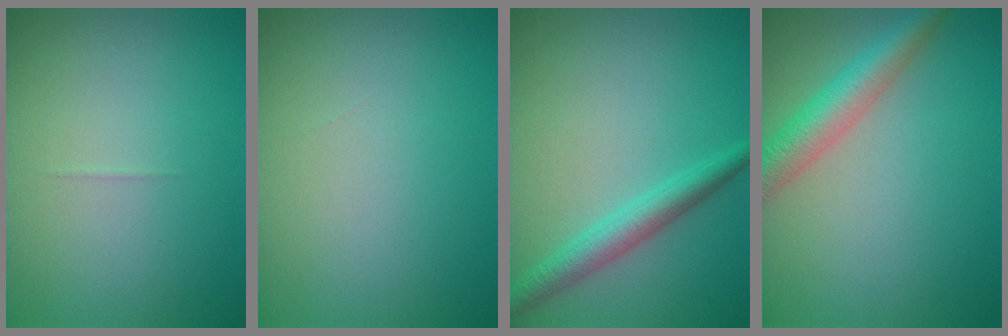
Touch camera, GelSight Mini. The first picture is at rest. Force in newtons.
{"total": 0.0}
{"total": 3.1, "press": 3.1, "slide": 0.0}
{"total": 4.4, "press": 4.4, "slide": 0.1}